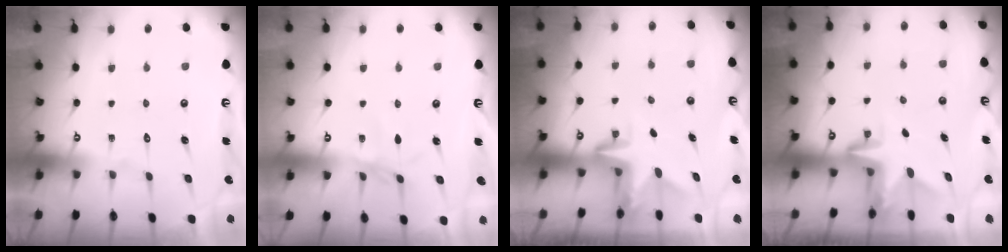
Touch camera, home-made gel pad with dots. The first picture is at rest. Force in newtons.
{"total": 2.2, "press": 2.1, "slide": 0.5}
{"total": 3.1, "press": 3.1, "slide": 0.2}
{"total": 3.1, "press": 3.1, "slide": 0.2}